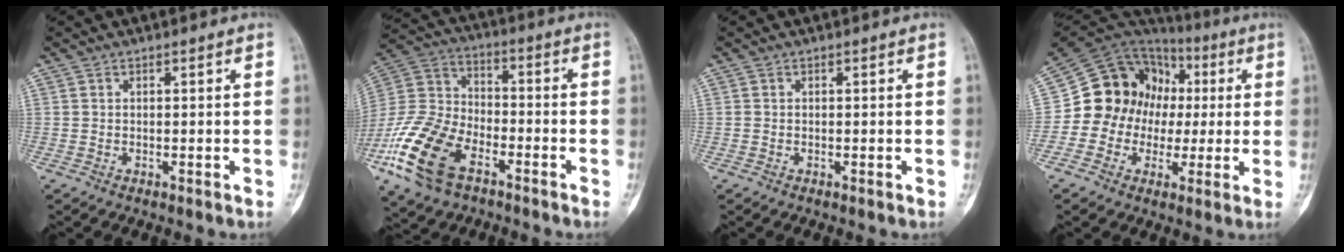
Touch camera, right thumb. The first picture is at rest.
{"total": 18.2, "force": [-9.1, 10.1, 12.0], "torque": [-0.248, 0.038, -0.179]}
{"total": 0.0}
{"total": 16.6, "force": [0.3, 14.8, 7.5], "torque": [-0.092, 0.055, 0.007]}